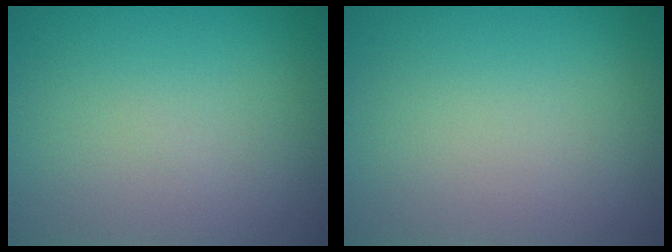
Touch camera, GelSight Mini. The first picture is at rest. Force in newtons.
{"total": 0.0}